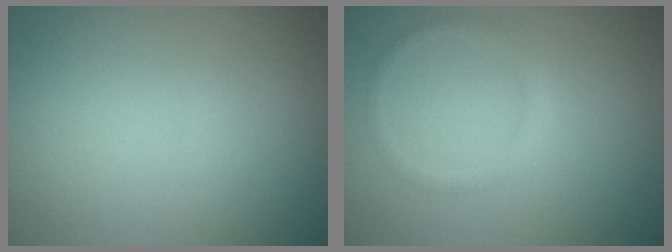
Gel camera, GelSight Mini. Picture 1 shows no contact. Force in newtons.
{"total": 1.2, "press": 1.2, "slide": 0.0}